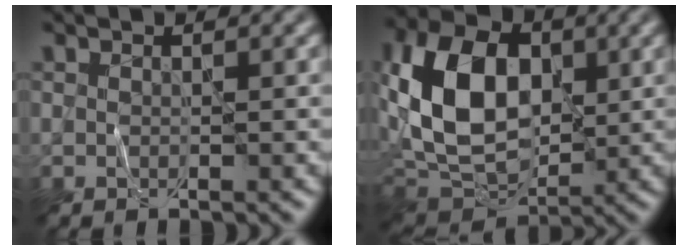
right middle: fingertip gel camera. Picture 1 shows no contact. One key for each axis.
{"total": 13.0, "fx": 1.4, "fy": 8.8, "fz": 9.5, "tx": -0.206, "ty": 0.009, "tz": 0.023}